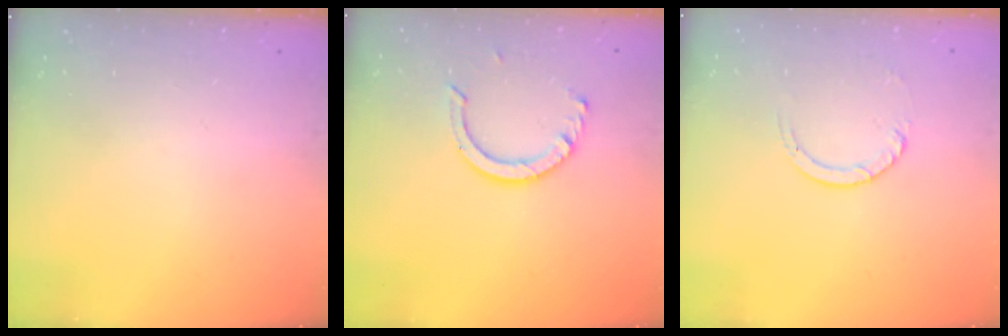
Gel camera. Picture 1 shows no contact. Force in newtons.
{"total": 8.4, "press": 8.3, "slide": 0.7}
{"total": 3.9, "press": 3.9, "slide": 0.4}